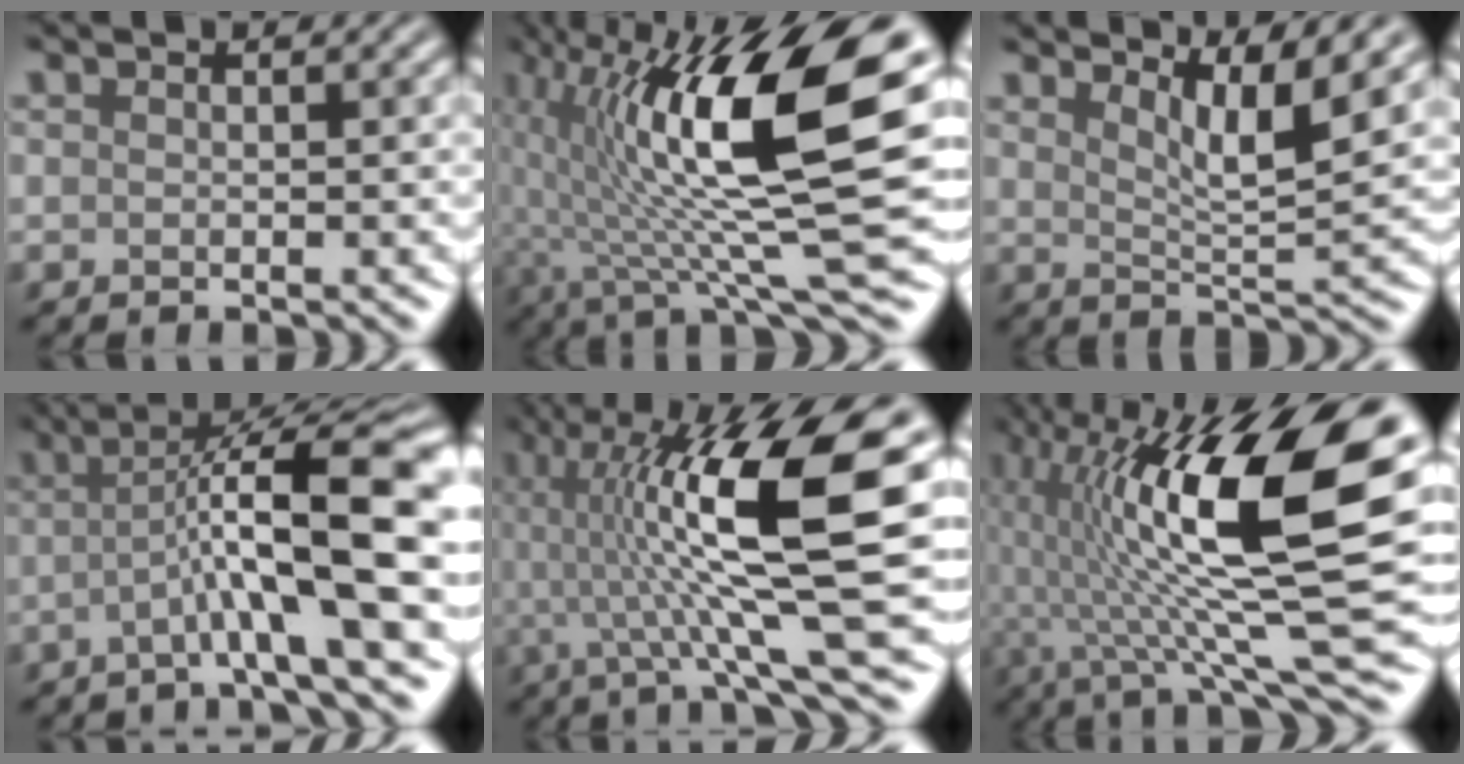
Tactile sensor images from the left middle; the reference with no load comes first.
{"total": 14.8, "force": [1.9, 3.5, 14.3], "torque": [-0.242, 0.008, 0.035]}
{"total": 4.8, "force": [3.1, 0.8, 3.6], "torque": [-0.057, -0.003, 0.054]}
{"total": 10.9, "force": [-1.0, 1.8, 10.7], "torque": [-0.150, 0.029, -0.027]}
{"total": 13.1, "force": [1.3, 2.7, 12.8], "torque": [-0.217, 0.011, 0.025]}
{"total": 16.4, "force": [2.0, 4.4, 15.7], "torque": [-0.277, 0.016, 0.035]}